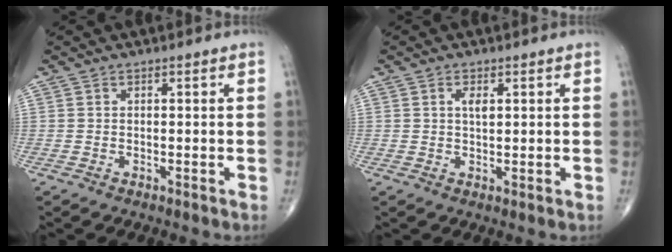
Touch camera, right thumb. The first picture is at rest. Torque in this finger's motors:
{"motor_torque": [0.31, 0.22, -0.06, -0.08, 0.02]}